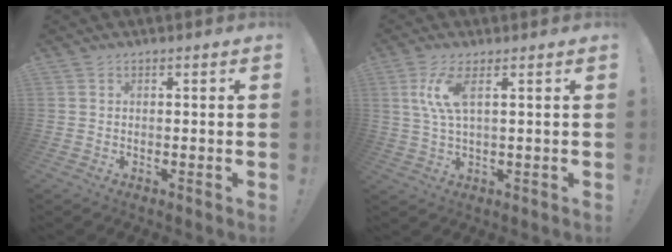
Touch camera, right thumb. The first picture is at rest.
{"total": 7.4, "force": [2.5, 1.8, 6.7], "torque": [-0.136, -0.004, 0.042]}